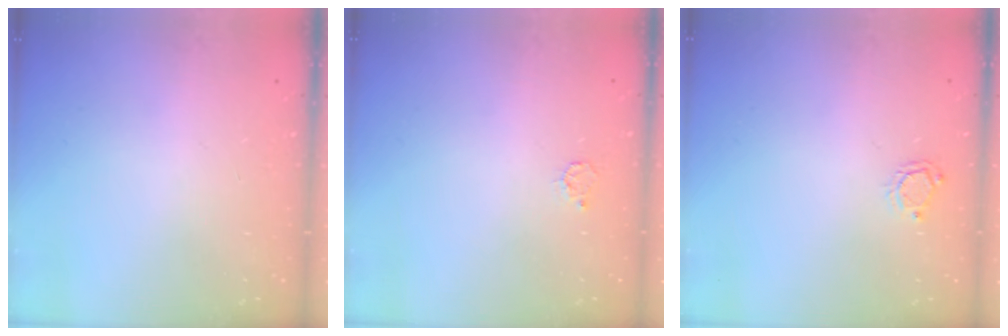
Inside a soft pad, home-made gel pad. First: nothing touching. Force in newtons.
{"total": 3.5, "press": 3.5, "slide": 0.3}
{"total": 2.9, "press": 2.9, "slide": 0.3}